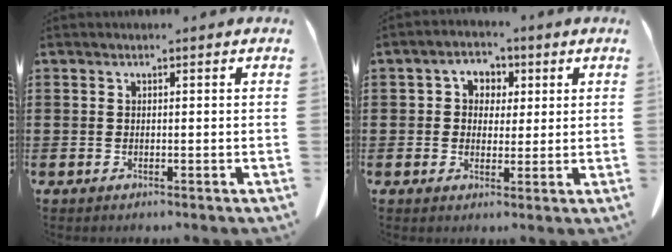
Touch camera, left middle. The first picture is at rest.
{"total": 3.4, "force": [0.9, 3.1, 1.1], "torque": [-0.032, 0.010, 0.011]}